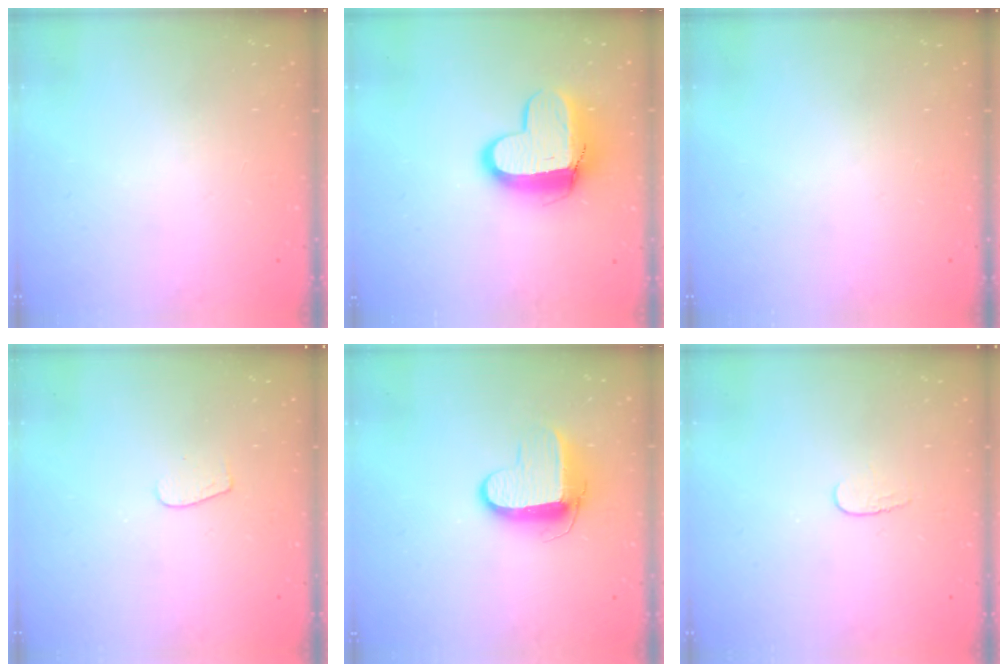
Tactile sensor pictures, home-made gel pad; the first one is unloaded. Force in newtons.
{"total": 12.7, "press": 12.7, "slide": 1.1}
{"total": 0.0}
{"total": 3.7, "press": 3.7, "slide": 0.3}
{"total": 8.9, "press": 8.9, "slide": 0.9}
{"total": 3.6, "press": 3.5, "slide": 0.4}